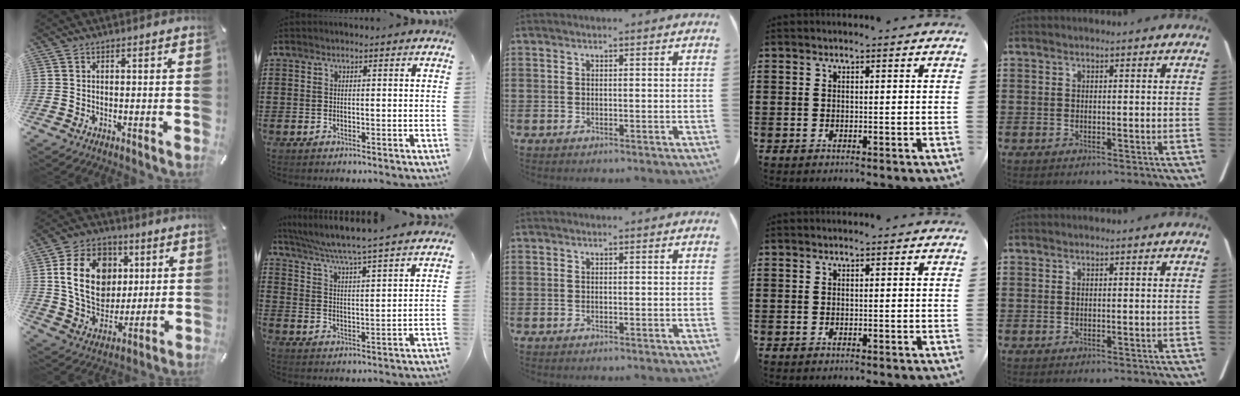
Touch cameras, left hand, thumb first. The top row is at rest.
{"thumb": {"total": 17.7, "force": [3.9, 13.9, 10.2], "torque": [-0.197, 0.004, 0.074]}, "index": {"total": 4.7, "force": [4.2, -1.0, 1.8], "torque": [-0.057, -0.044, 0.062]}}